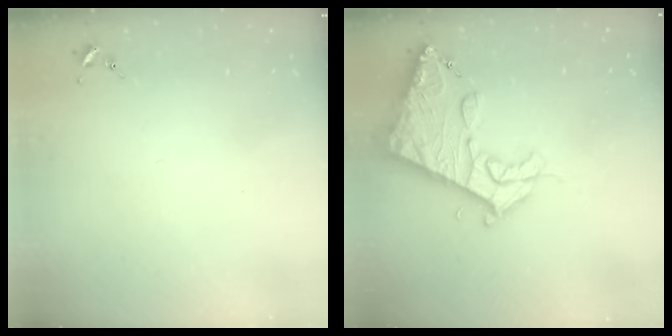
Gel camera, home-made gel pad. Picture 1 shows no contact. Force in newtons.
{"total": 15.7, "press": 15.6, "slide": 1.7}